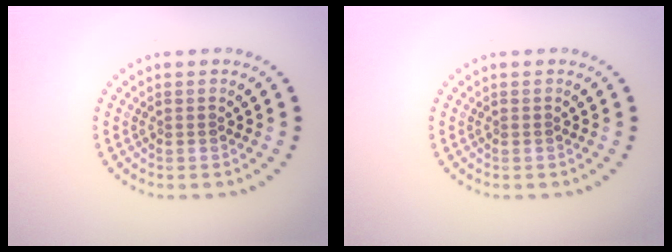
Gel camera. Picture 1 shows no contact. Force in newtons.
{"total": 0.0}